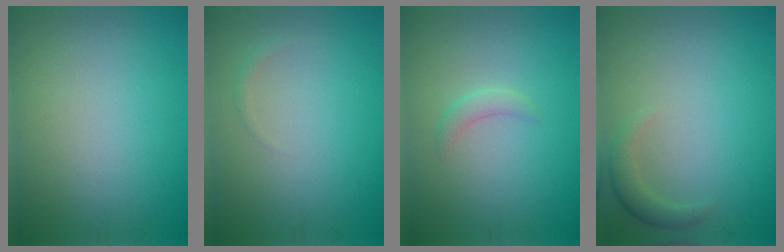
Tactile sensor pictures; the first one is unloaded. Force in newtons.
{"total": 0.7, "press": 0.7, "slide": 0.0}
{"total": 1.3, "press": 1.3, "slide": 0.0}
{"total": 1.9, "press": 1.9, "slide": 0.3}